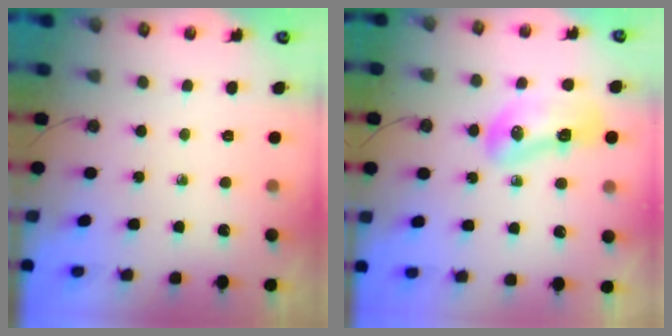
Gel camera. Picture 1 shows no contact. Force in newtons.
{"total": 11.4, "press": 11.1, "slide": 2.8}